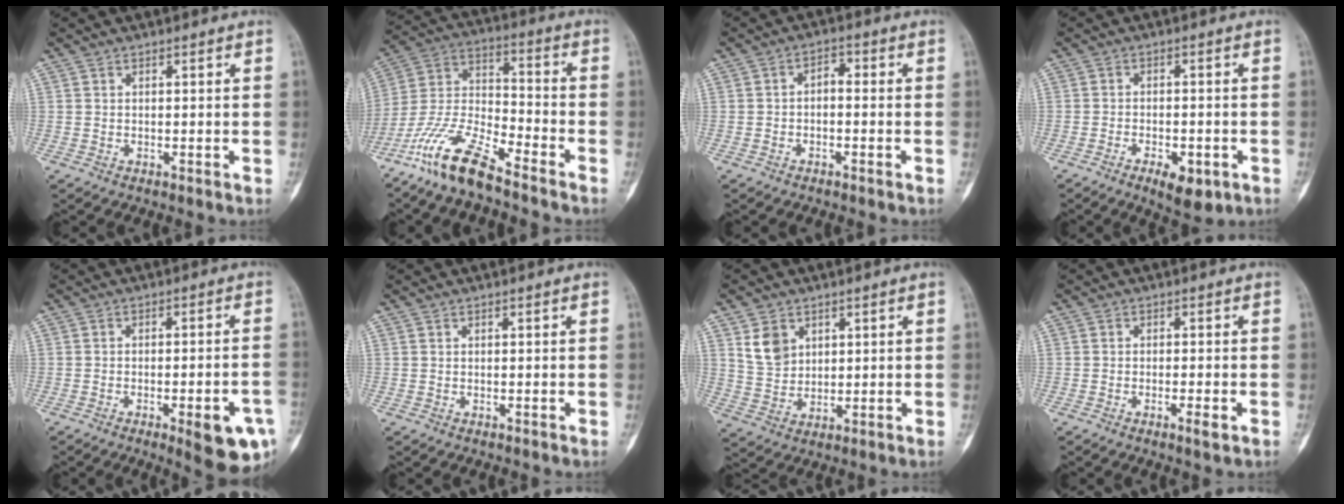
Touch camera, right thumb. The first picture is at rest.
{"total": 14.4, "force": [-10.9, 3.7, 8.7], "torque": [-0.175, 0.064, -0.215]}
{"total": 2.7, "force": [-0.5, 1.9, 1.9], "torque": [-0.019, 0.016, -0.018]}
{"total": 6.4, "force": [-3.2, 3.0, 4.7], "torque": [-0.062, 0.012, -0.041]}
{"total": 11.2, "force": [-4.8, 3.1, 9.6], "torque": [-0.103, 0.014, -0.054]}
{"total": 0.0}
{"total": 6.5, "force": [2.9, 4.9, 3.0], "torque": [-0.033, -0.016, 0.065]}
{"total": 2.3, "force": [-1.1, 0.7, 1.9], "torque": [-0.031, 0.001, -0.017]}